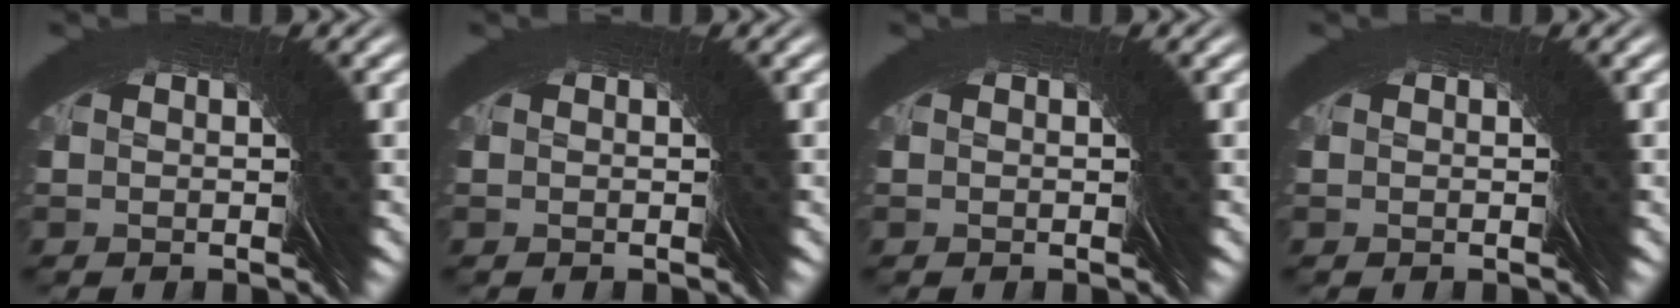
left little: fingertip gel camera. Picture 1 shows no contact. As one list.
[{"total": 0.0}, {"total": 0.0}, {"total": 0.0}]